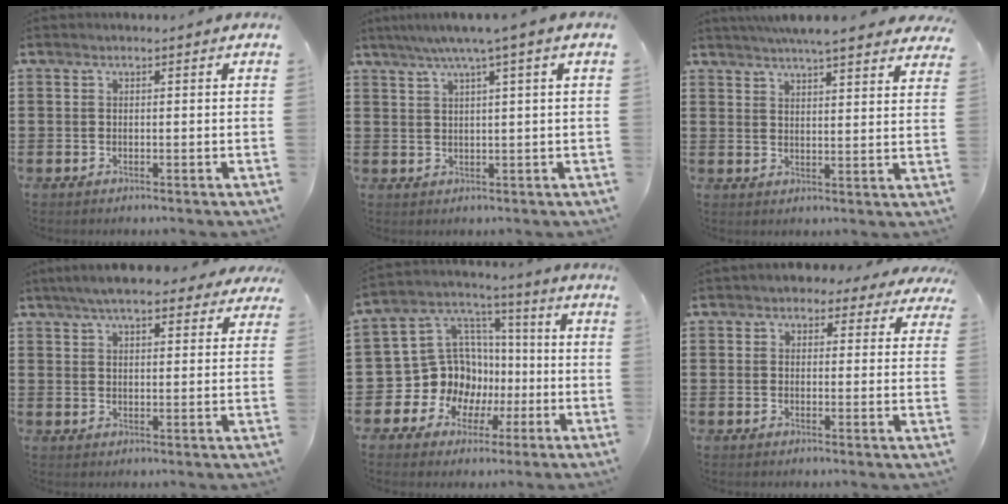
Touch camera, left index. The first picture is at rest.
{"total": 3.7, "force": [2.0, -0.5, 3.0], "torque": [-0.062, -0.001, 0.031]}
{"total": 5.7, "force": [5.3, 0.1, 2.1], "torque": [-0.057, -0.013, 0.096]}
{"total": 6.9, "force": [5.6, 1.7, 3.7], "torque": [-0.086, 0.002, 0.103]}
{"total": 12.2, "force": [-2.0, 11.4, 3.6], "torque": [-0.117, -0.007, -0.026]}
{"total": 2.8, "force": [2.0, 1.6, 1.0], "torque": [-0.022, 0.002, 0.034]}